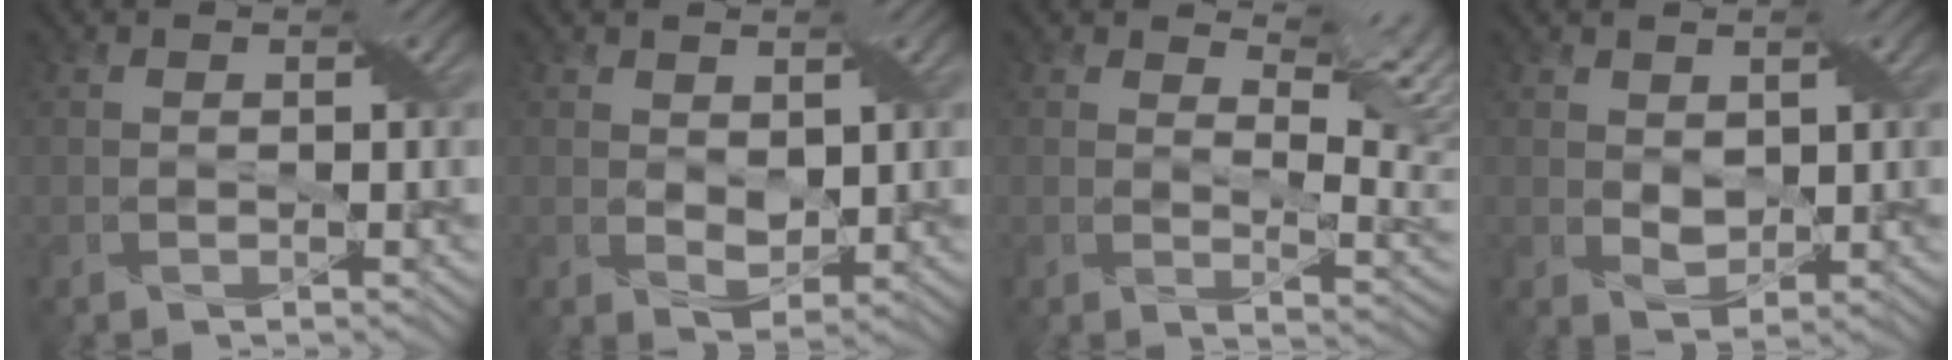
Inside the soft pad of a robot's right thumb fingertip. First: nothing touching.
{"total": 2.8, "force": [1.0, 1.8, 1.9], "torque": [-0.046, -0.005, 0.020]}
{"total": 7.9, "force": [4.4, 3.2, 5.7], "torque": [-0.090, 0.001, 0.067]}
{"total": 2.3, "force": [0.9, 1.6, 1.4], "torque": [-0.037, -0.004, 0.020]}